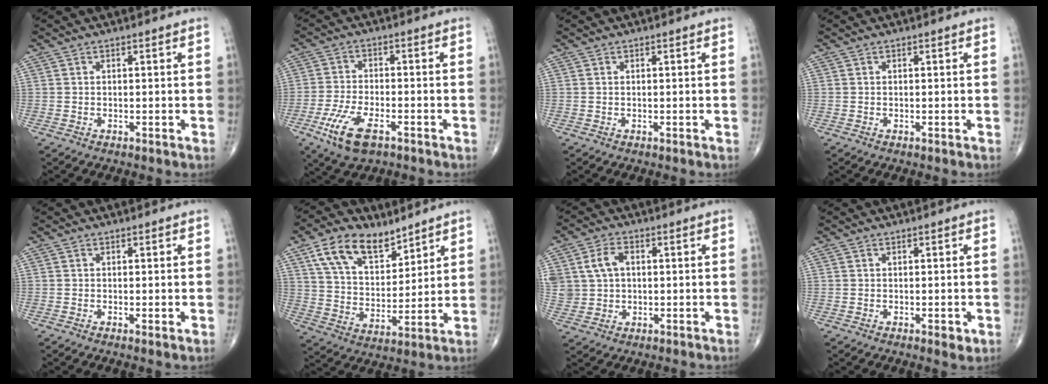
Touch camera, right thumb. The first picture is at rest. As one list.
[{"total": 9.4, "force": [-4.8, 4.0, 7.0], "torque": [-0.149, 0.006, -0.086]}, {"total": 0.0}, {"total": 0.0}, {"total": 0.8, "force": [0.0, 0.2, 0.7], "torque": [-0.016, -0.004, -0.003]}, {"total": 13.7, "force": [8.6, 7.5, 7.6], "torque": [-0.108, -0.041, 0.162]}, {"total": 9.0, "force": [2.0, 6.8, 5.7], "torque": [-0.124, 0.003, 0.046]}, {"total": 1.9, "force": [-0.4, 0.9, 1.7], "torque": [-0.016, -0.004, -0.003]}]